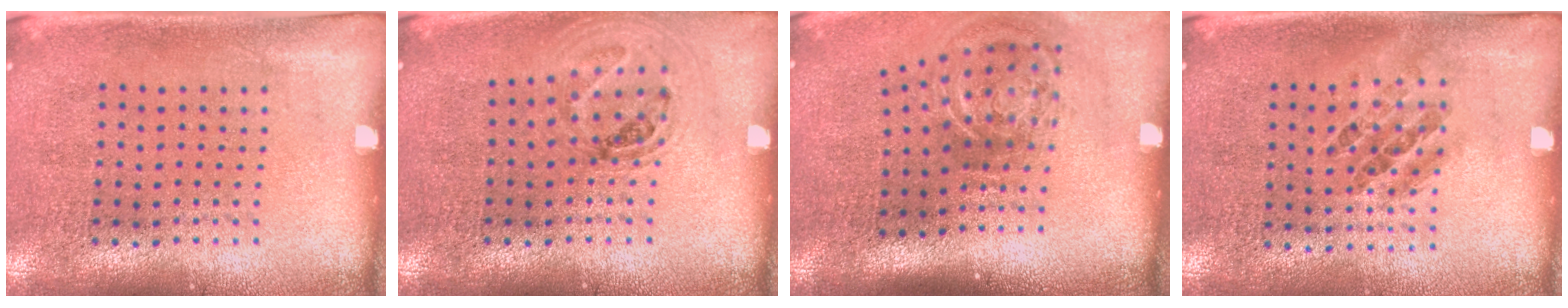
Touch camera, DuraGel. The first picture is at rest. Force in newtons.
{"total": 1.0, "press": 1.0, "slide": 0.2}
{"total": 2.2, "press": 1.4, "slide": 1.7}
{"total": 0.9, "press": 0.8, "slide": 0.5}